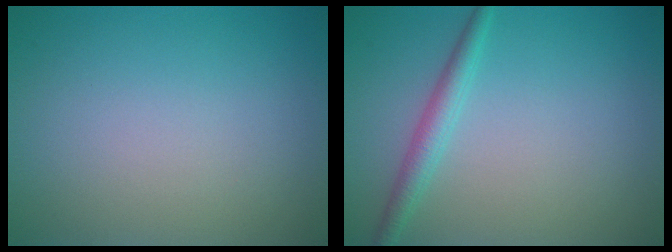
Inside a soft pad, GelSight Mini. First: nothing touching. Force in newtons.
{"total": 2.1, "press": 2.1, "slide": 0.1}